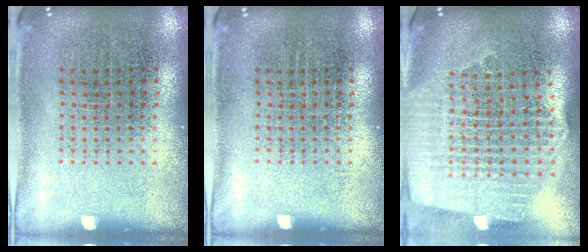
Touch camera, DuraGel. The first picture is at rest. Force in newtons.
{"total": 0.0}
{"total": 2.6, "press": 2.2, "slide": 1.3}